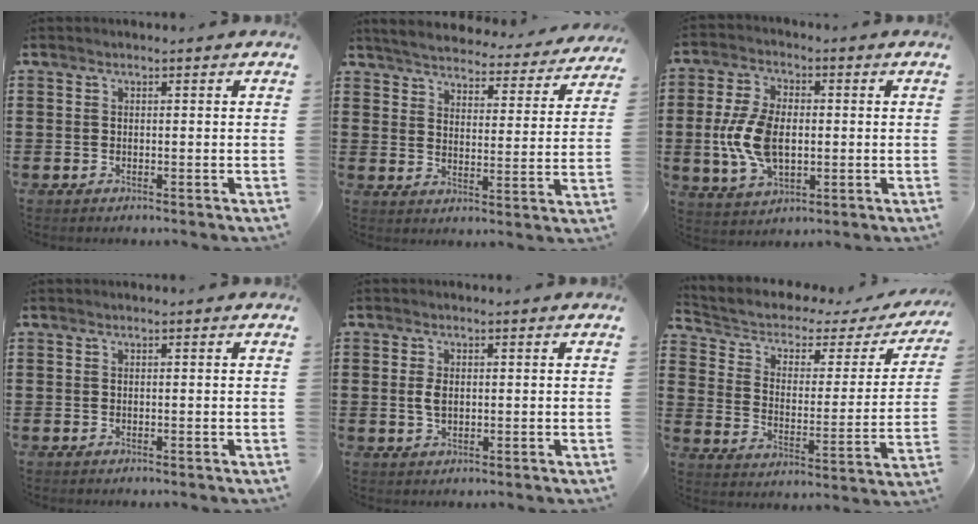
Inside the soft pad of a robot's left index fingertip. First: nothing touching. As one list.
[{"total": 4.4, "force": [4.4, 0.0, 0.5], "torque": [-0.037, -0.037, 0.072]}, {"total": 9.8, "force": [-0.6, 5.8, 7.9], "torque": [-0.190, 0.004, -0.018]}, {"total": 0.0}, {"total": 2.7, "force": [0.2, 1.4, 2.3], "torque": [-0.056, 0.001, 0.001]}, {"total": 3.0, "force": [1.6, 1.9, 1.7], "torque": [-0.050, -0.017, 0.016]}]